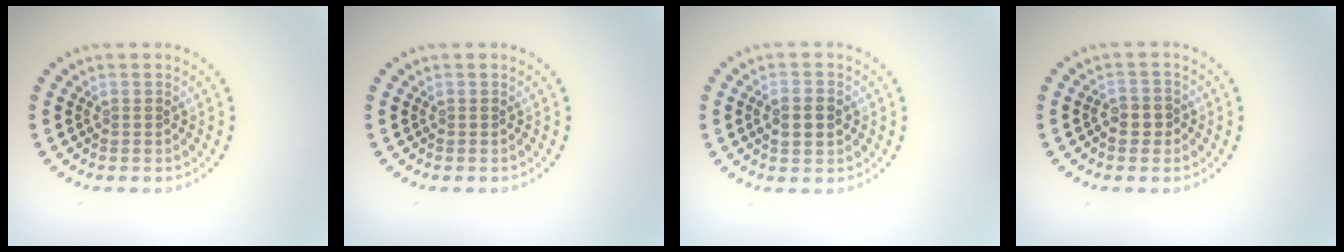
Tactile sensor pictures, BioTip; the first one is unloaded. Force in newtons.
{"total": 0.0}
{"total": 2.4, "press": 2.4, "slide": 0.2}
{"total": 1.5, "press": 1.4, "slide": 0.4}